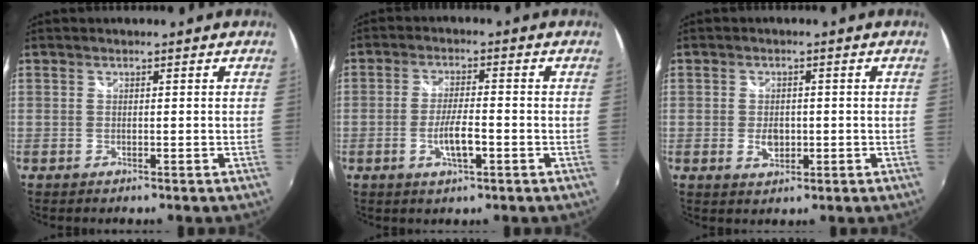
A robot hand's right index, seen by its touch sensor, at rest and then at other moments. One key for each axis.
{"total": 5.7, "fx": -2.1, "fy": 1.2, "fz": 5.1, "tx": -0.100, "ty": -0.005, "tz": -0.037}
{"total": 3.5, "fx": -0.8, "fy": 2.3, "fz": 2.5, "tx": -0.044, "ty": -0.003, "tz": -0.011}